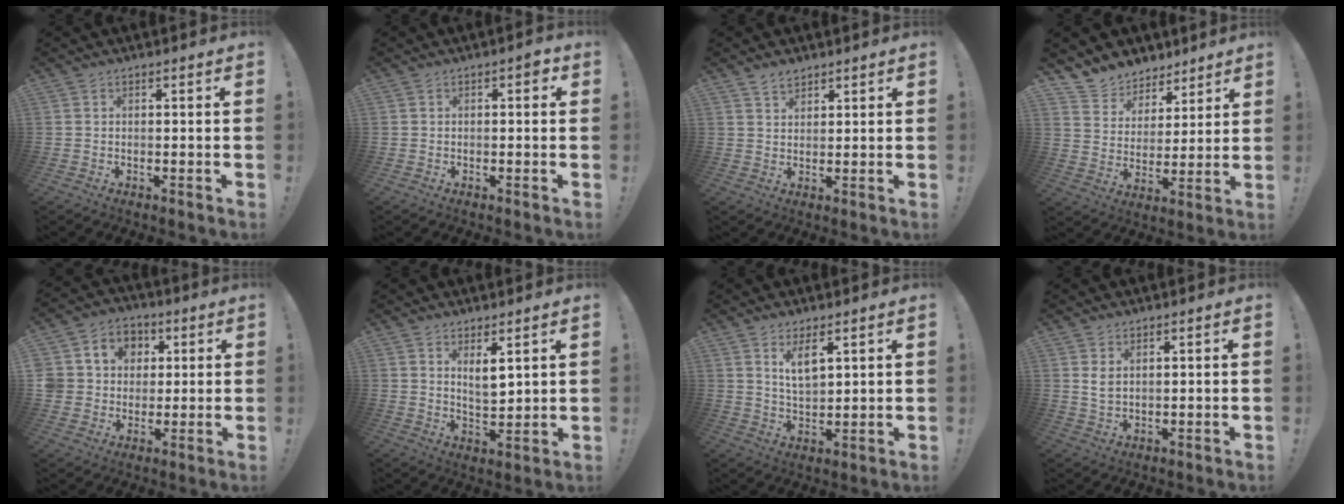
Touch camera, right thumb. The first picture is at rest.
{"total": 1.5, "force": [-0.3, 0.8, 1.2], "torque": [-0.012, 0.002, -0.010]}
{"total": 3.5, "force": [2.9, 1.8, 0.8], "torque": [-0.008, -0.016, 0.053]}
{"total": 9.0, "force": [6.9, 5.8, 0.1], "torque": [-0.006, -0.062, 0.137]}
{"total": 9.4, "force": [1.7, 8.8, 2.7], "torque": [-0.045, -0.004, 0.040]}
{"total": 5.6, "force": [3.7, 2.2, 3.6], "torque": [-0.061, -0.024, 0.066]}
{"total": 6.6, "force": [3.7, 2.6, 4.8], "torque": [-0.087, -0.015, 0.066]}
{"total": 3.4, "force": [1.6, 2.0, 2.3], "torque": [-0.036, -0.003, 0.031]}